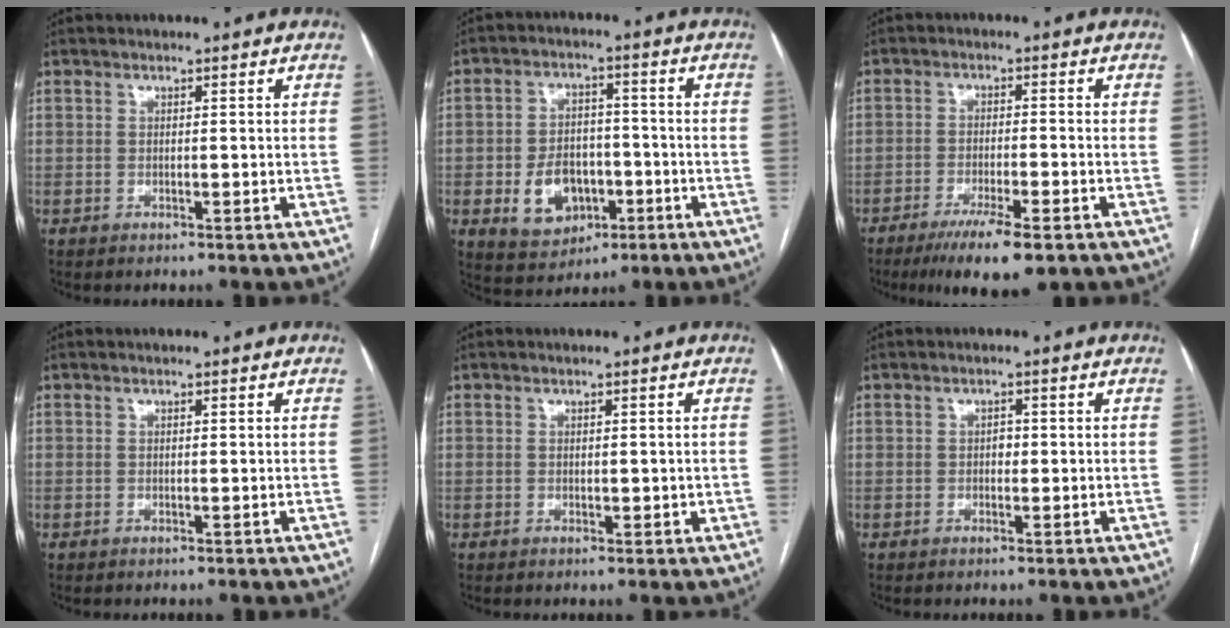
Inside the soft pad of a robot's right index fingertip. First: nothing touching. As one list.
[{"total": 9.0, "force": [-2.8, 6.4, 5.7], "torque": [-0.107, 0.008, -0.037]}, {"total": 8.8, "force": [-5.7, 1.2, 6.6], "torque": [-0.107, -0.019, -0.090]}, {"total": 0.0}, {"total": 1.4, "force": [0.0, 1.0, 1.0], "torque": [-0.014, 0.003, 0.004]}, {"total": 1.1, "force": [-0.1, 0.8, 0.8], "torque": [-0.008, 0.004, -0.002]}]